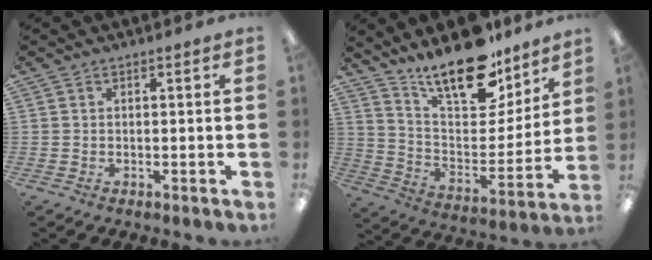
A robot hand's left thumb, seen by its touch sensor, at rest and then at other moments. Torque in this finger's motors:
{"motor_torque": [1.84, 1.82, 1.40, -1.37, 0.11]}